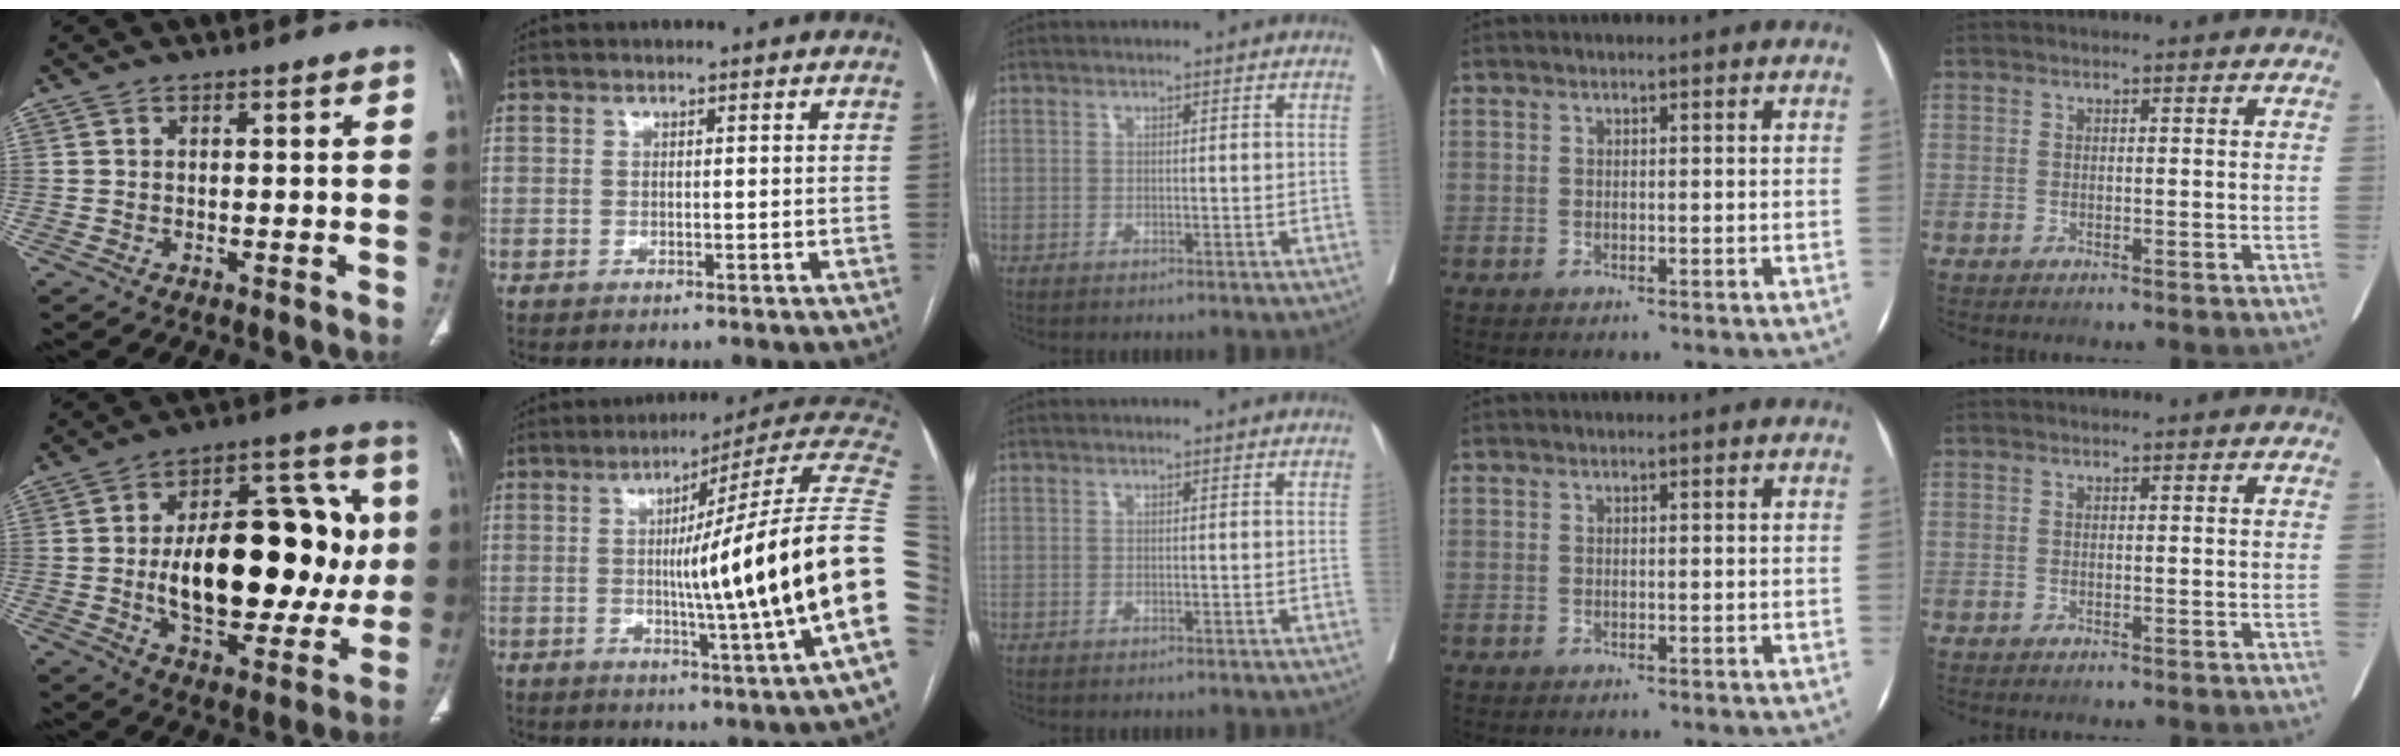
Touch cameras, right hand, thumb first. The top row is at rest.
{"thumb": {"total": 29.0, "force": [0.4, 14.8, 25.0], "torque": [-0.340, 0.011, 0.015]}, "index": {"total": 25.2, "force": [-0.6, -2.3, 25.1], "torque": [-0.233, 0.004, -0.033]}}